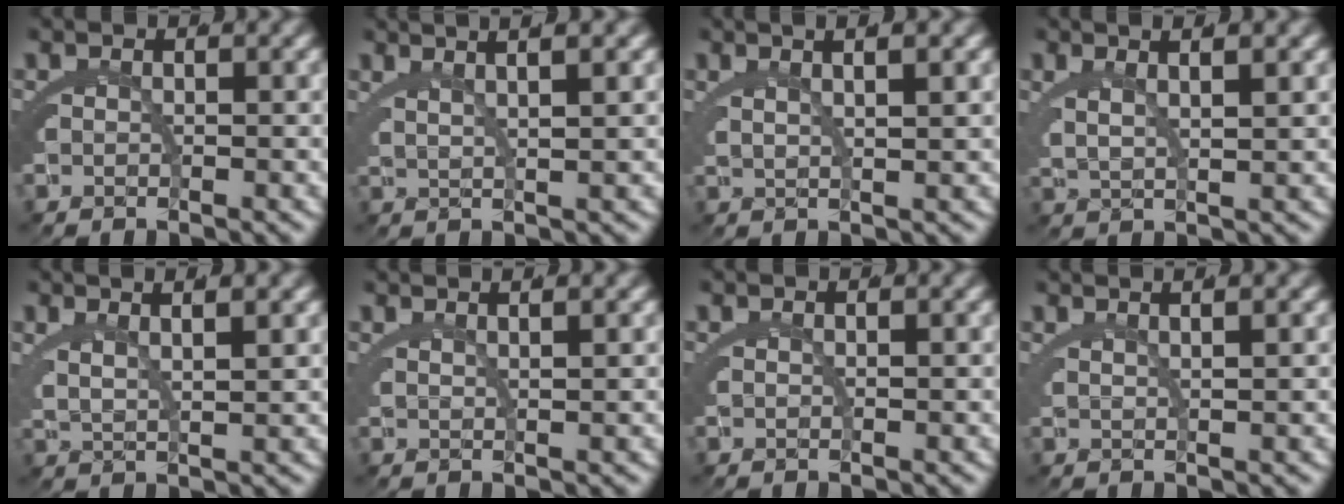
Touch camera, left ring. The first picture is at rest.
{"total": 5.7, "force": [4.1, 1.1, 3.9], "torque": [-0.045, 0.020, 0.060]}
{"total": 4.1, "force": [2.7, 0.5, 3.1], "torque": [-0.035, 0.014, 0.043]}
{"total": 4.4, "force": [2.5, 1.4, 3.4], "torque": [-0.057, 0.005, 0.043]}
{"total": 4.7, "force": [2.9, 1.4, 3.4], "torque": [-0.053, 0.006, 0.050]}
{"total": 3.0, "force": [2.4, -0.3, 1.8], "torque": [-0.013, 0.013, 0.039]}
{"total": 0.8, "force": [0.4, -0.7, 0.2], "torque": [-0.005, -0.001, 0.011]}
{"total": 3.5, "force": [2.7, -0.1, 2.2], "torque": [-0.017, 0.016, 0.041]}